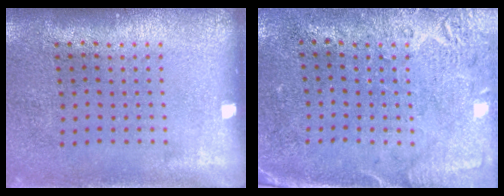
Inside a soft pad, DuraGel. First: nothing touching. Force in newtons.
{"total": 2.7, "press": 2.3, "slide": 1.4}